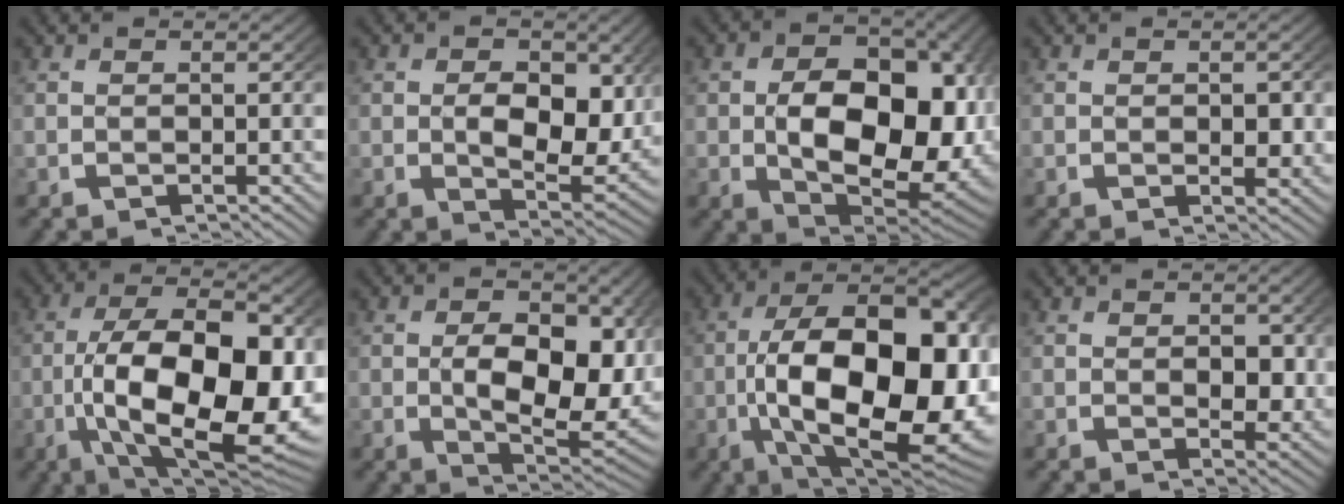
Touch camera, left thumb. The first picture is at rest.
{"total": 6.7, "force": [0.5, 4.2, 5.2], "torque": [-0.091, -0.037, 0.021]}
{"total": 18.2, "force": [-0.9, 11.9, 13.8], "torque": [-0.232, -0.081, 0.024]}
{"total": 1.7, "force": [0.3, 1.2, 1.1], "torque": [-0.017, -0.014, 0.010]}
{"total": 19.5, "force": [-2.2, 11.0, 16.0], "torque": [-0.307, -0.076, 0.001]}
{"total": 10.9, "force": [0.1, 6.7, 8.6], "torque": [-0.148, -0.051, 0.023]}
{"total": 22.3, "force": [-2.1, 12.7, 18.2], "torque": [-0.334, -0.079, 0.005]}
{"total": 2.9, "force": [0.6, 2.0, 2.0], "torque": [-0.034, -0.027, 0.021]}